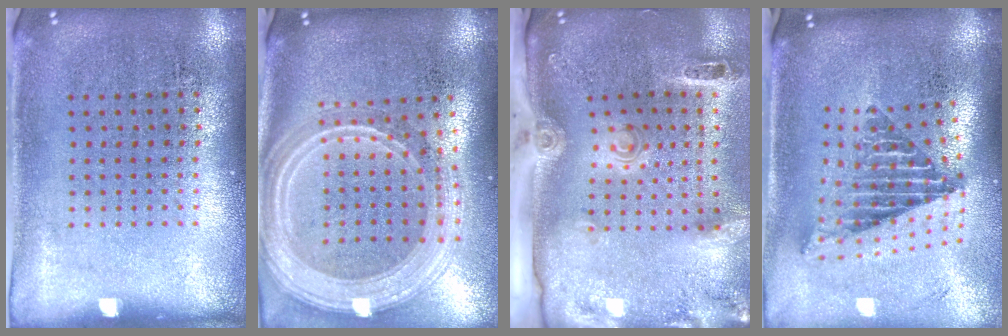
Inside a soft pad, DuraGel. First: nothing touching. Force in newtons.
{"total": 3.0, "press": 2.4, "slide": 1.8}
{"total": 3.2, "press": 2.1, "slide": 2.4}
{"total": 2.5, "press": 1.7, "slide": 1.8}